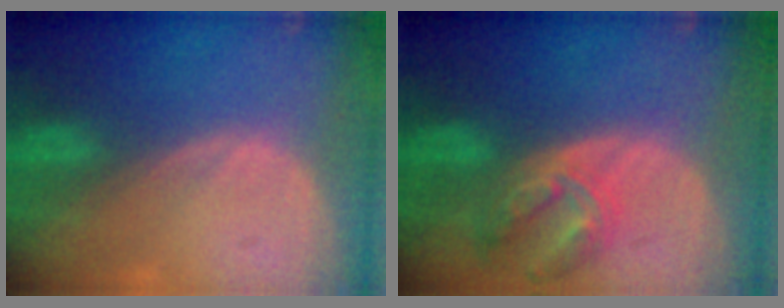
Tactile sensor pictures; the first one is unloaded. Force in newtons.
{"total": 7.6, "press": 6.7, "slide": 3.7}